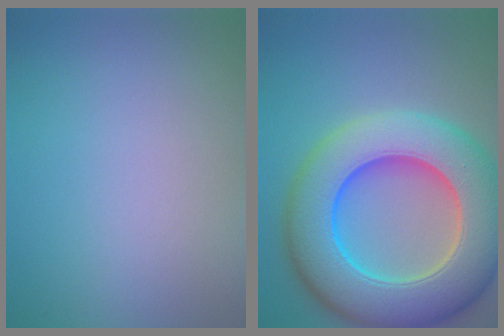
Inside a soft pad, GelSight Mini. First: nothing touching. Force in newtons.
{"total": 13.3, "press": 13.1, "slide": 2.1}